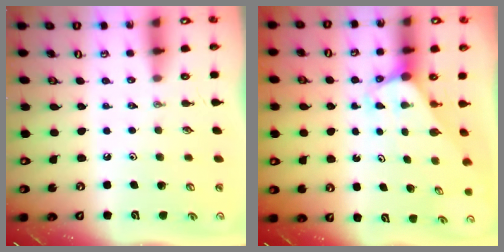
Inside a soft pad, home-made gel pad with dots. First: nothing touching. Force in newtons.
{"total": 3.0, "press": 3.0, "slide": 0.2}